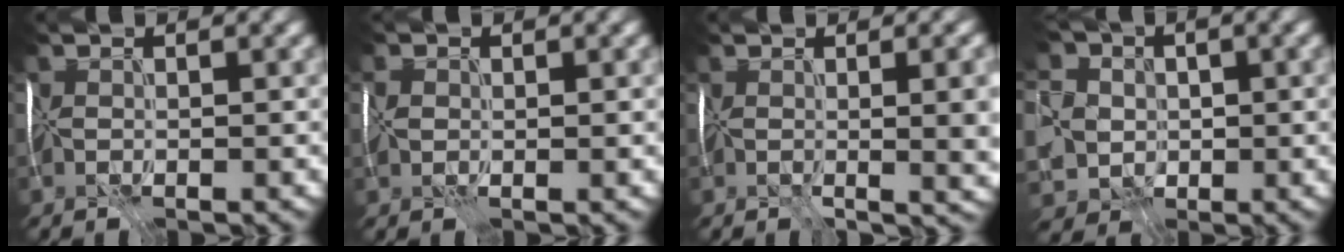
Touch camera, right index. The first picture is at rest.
{"total": 0.8, "force": [0.2, 0.7, 0.4], "torque": [-0.012, 0.005, 0.004]}
{"total": 6.8, "force": [-0.2, 2.2, 6.4], "torque": [-0.076, -0.022, 0.021]}
{"total": 6.4, "force": [0.8, 5.7, 2.9], "torque": [-0.066, 0.022, -0.016]}